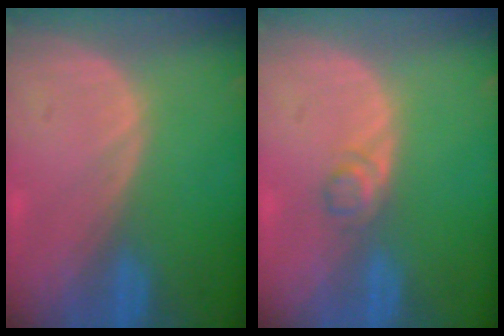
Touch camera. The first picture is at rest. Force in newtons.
{"total": 1.9, "press": 1.8, "slide": 0.2}